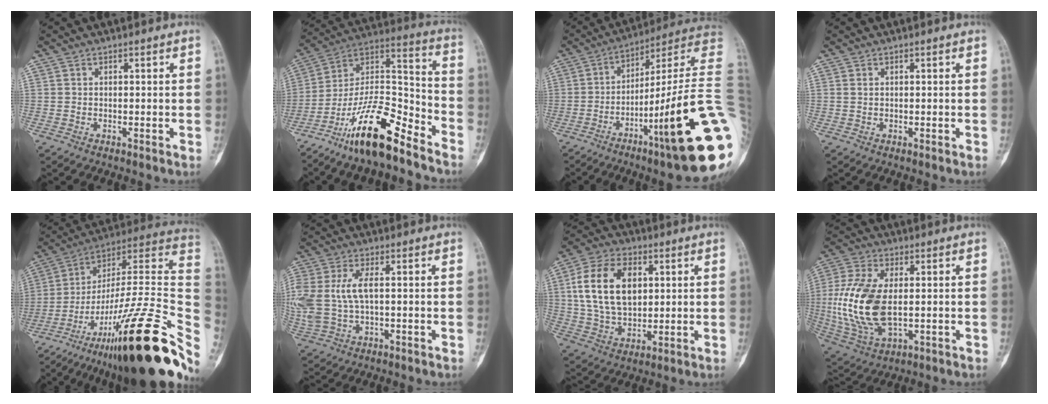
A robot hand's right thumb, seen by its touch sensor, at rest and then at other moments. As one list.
[{"total": 18.7, "force": [-13.2, 5.2, 12.0], "torque": [-0.198, 0.100, -0.234]}, {"total": 27.5, "force": [-6.9, 3.1, 26.4], "torque": [-0.311, 0.026, -0.107]}, {"total": 0.8, "force": [0.3, 0.5, 0.5], "torque": [-0.015, 0.003, 0.008]}, {"total": 33.9, "force": [-15.9, 6.7, 29.2], "torque": [-0.369, 0.063, -0.257]}, {"total": 11.7, "force": [1.0, 6.4, 9.8], "torque": [-0.248, 0.009, 0.027]}, {"total": 16.4, "force": [3.6, 10.4, 12.1], "torque": [-0.204, -0.002, 0.069]}, {"total": 17.7, "force": [-0.1, 9.6, 14.8], "torque": [-0.327, -0.009, 0.009]}]